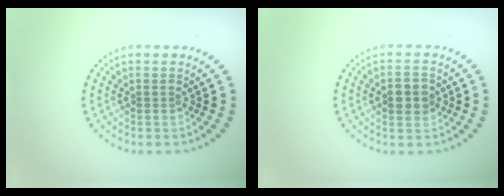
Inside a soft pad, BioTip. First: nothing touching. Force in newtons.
{"total": 2.9, "press": 2.9, "slide": 0.0}